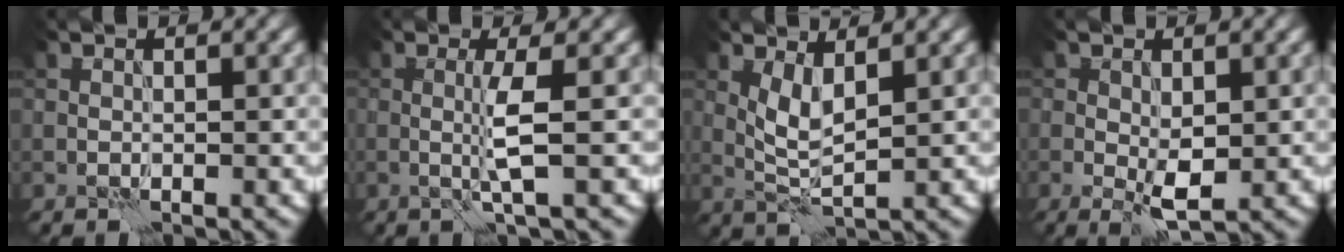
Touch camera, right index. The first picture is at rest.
{"total": 2.5, "force": [0.1, -0.1, 2.5], "torque": [-0.056, -0.003, -0.002]}
{"total": 3.1, "force": [1.2, 0.9, 2.7], "torque": [-0.065, -0.004, 0.028]}
{"total": 2.5, "force": [0.1, 1.1, 2.3], "torque": [-0.043, -0.004, 0.005]}